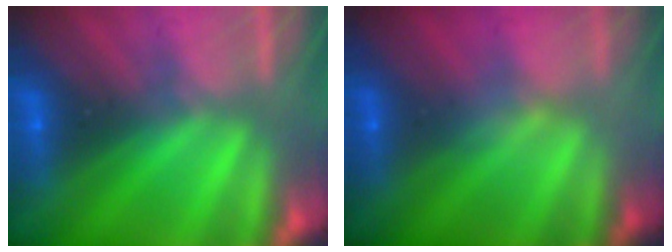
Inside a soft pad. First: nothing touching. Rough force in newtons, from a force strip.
{"total": 2.4}